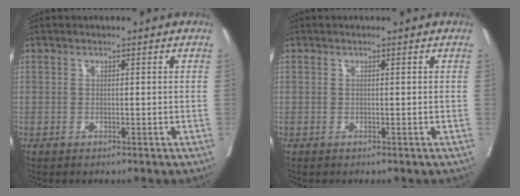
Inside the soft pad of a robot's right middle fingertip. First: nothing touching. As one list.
[{"total": 0.0}]